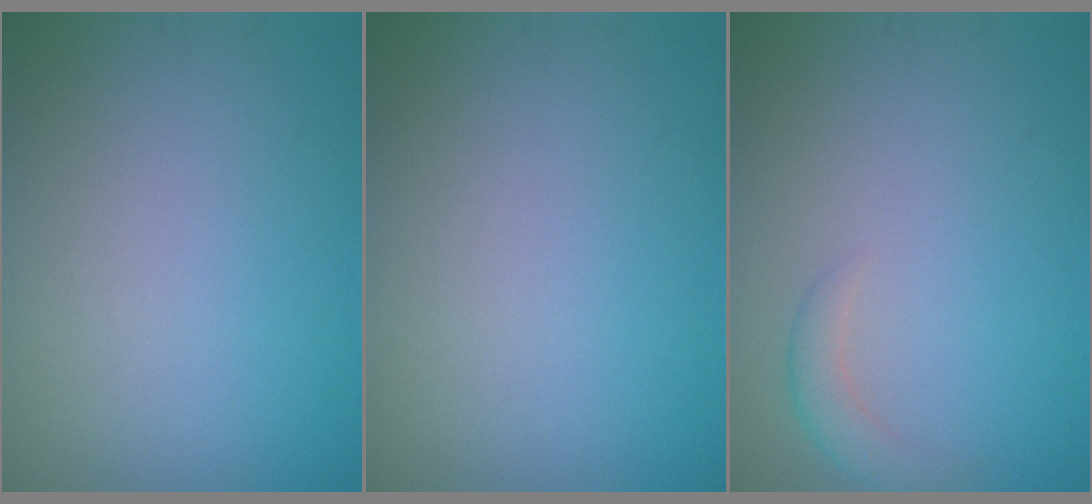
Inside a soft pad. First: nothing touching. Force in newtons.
{"total": 0.0}
{"total": 1.6, "press": 1.6, "slide": 0.1}